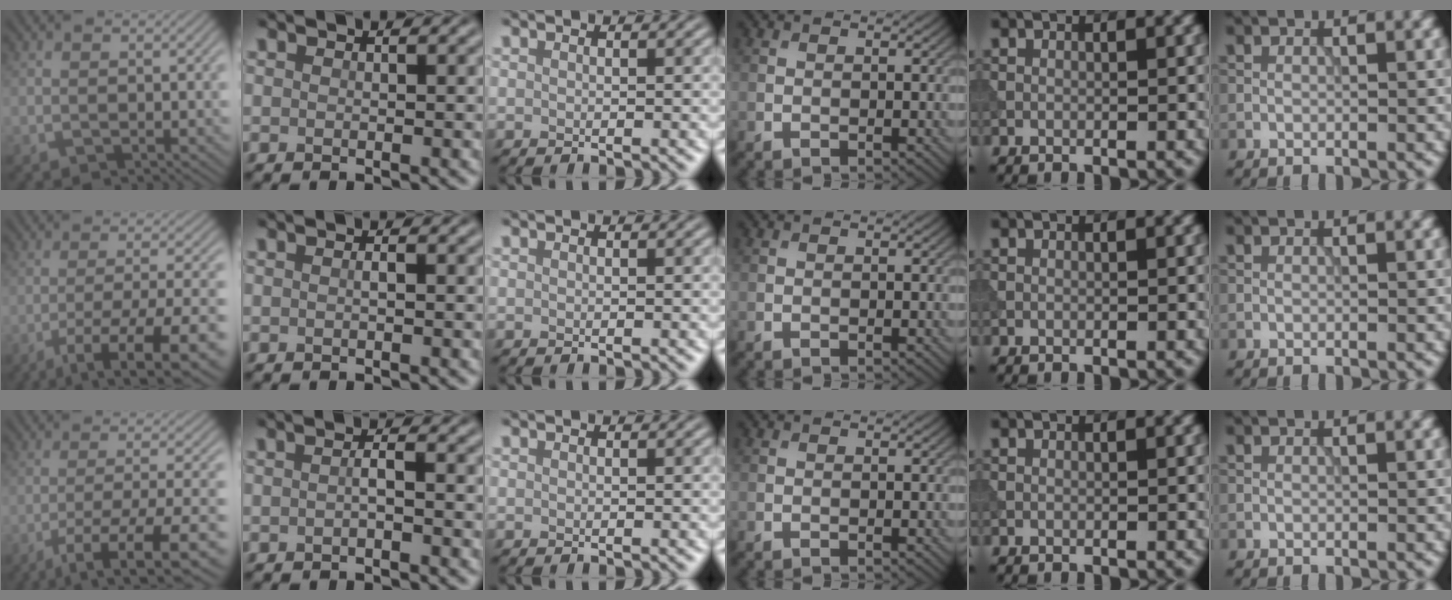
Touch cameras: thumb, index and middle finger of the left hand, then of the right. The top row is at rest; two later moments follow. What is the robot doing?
{"motion": "extract", "object": "tissue"}